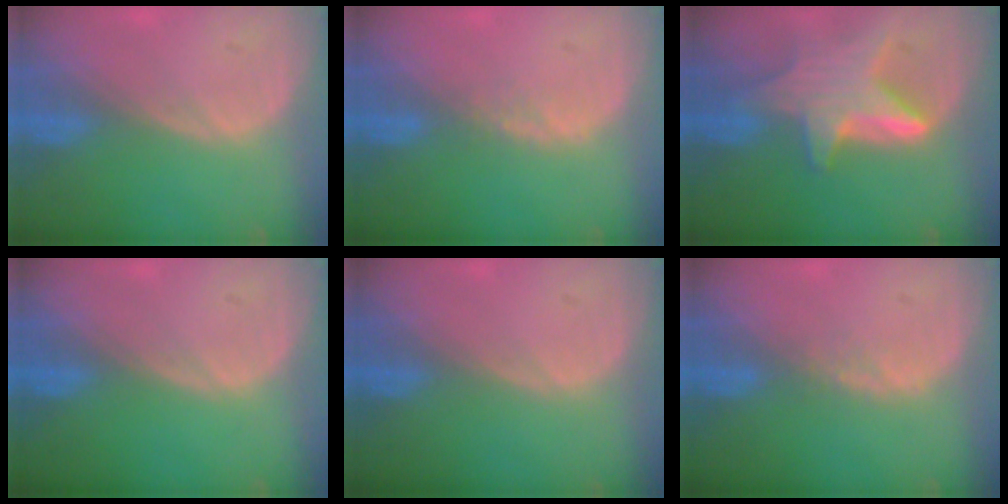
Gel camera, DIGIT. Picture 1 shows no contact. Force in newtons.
{"total": 1.0, "press": 1.0, "slide": 0.2}
{"total": 7.8, "press": 7.8, "slide": 0.7}
{"total": 0.0}
{"total": 0.0}
{"total": 1.0, "press": 1.0, "slide": 0.2}